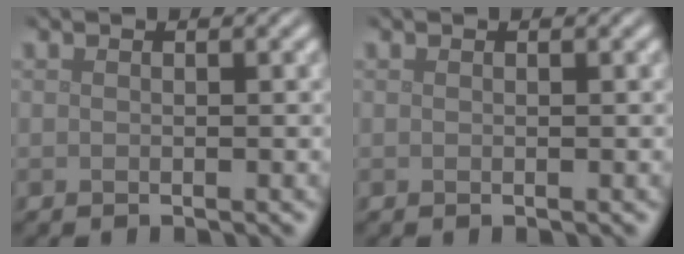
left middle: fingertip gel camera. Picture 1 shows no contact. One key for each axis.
{"total": 0.0}